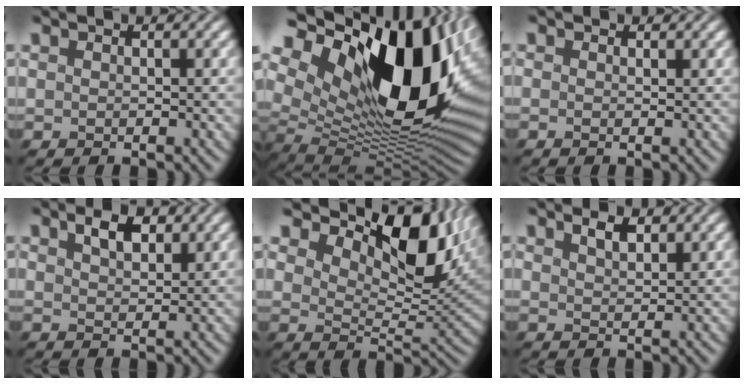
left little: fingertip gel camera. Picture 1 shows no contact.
{"total": 19.5, "force": [5.1, 10.7, 15.4], "torque": [-0.246, 0.004, 0.089]}
{"total": 0.0}
{"total": 2.5, "force": [1.1, 1.3, 1.8], "torque": [-0.038, -0.001, 0.015]}
{"total": 10.2, "force": [5.9, 4.7, 7.0], "torque": [-0.113, 0.000, 0.091]}
{"total": 1.5, "force": [0.9, 0.5, 1.1], "torque": [-0.021, -0.004, 0.014]}